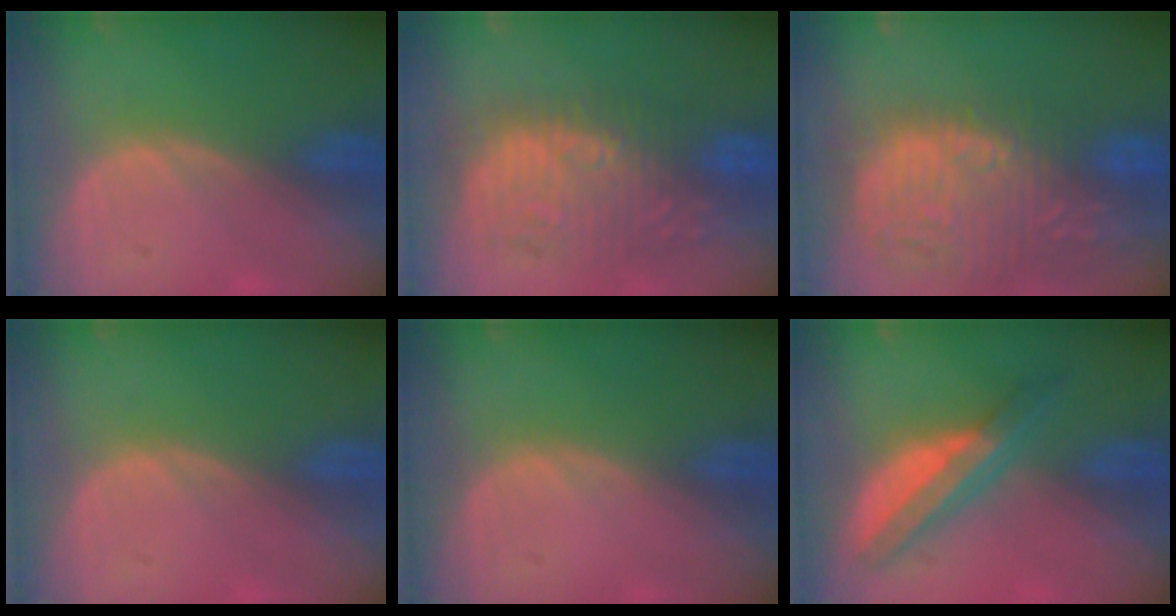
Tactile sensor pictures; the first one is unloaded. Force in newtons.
{"total": 10.7, "press": 10.4, "slide": 2.4}
{"total": 15.9, "press": 13.1, "slide": 9.0}
{"total": 0.0}
{"total": 0.0}
{"total": 6.5, "press": 5.7, "slide": 3.1}